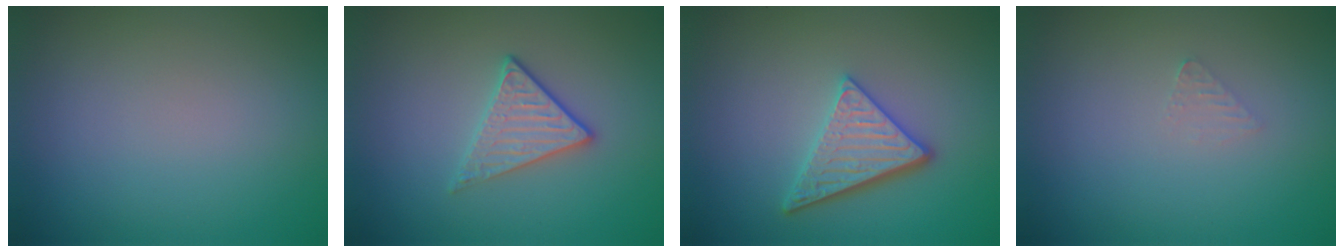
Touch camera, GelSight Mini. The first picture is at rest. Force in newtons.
{"total": 2.3, "press": 2.0, "slide": 1.0}
{"total": 4.0, "press": 3.4, "slide": 2.1}
{"total": 0.8, "press": 0.8, "slide": 0.1}